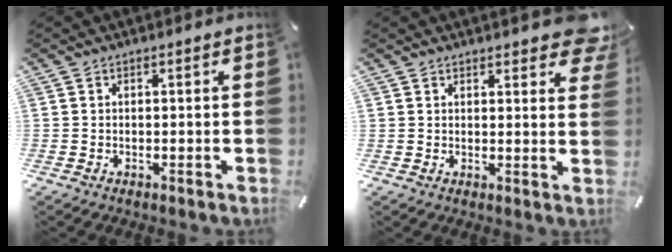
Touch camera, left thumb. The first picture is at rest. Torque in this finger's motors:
{"motor_torque": [2.79, 2.22, 1.32, -1.45, 0.17]}